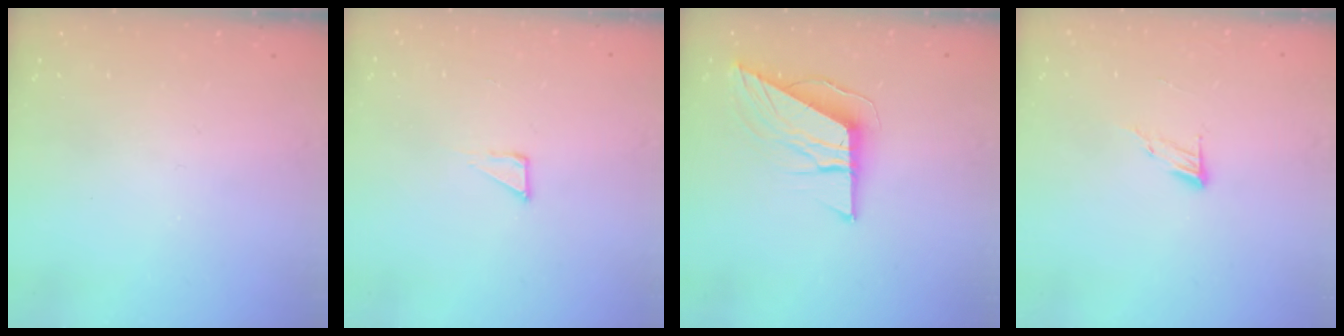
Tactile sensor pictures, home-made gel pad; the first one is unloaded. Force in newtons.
{"total": 2.3, "press": 2.3, "slide": 0.1}
{"total": 9.6, "press": 9.6, "slide": 0.5}
{"total": 5.0, "press": 4.9, "slide": 0.5}